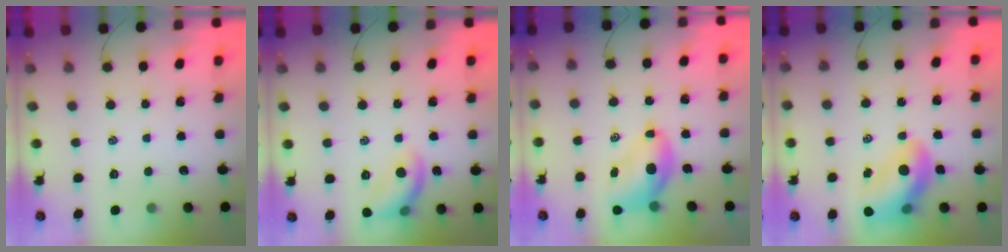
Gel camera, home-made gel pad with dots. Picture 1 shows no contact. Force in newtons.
{"total": 10.3, "press": 10.3, "slide": 0.2}
{"total": 7.7, "press": 7.3, "slide": 2.2}
{"total": 13.6, "press": 13.1, "slide": 3.9}